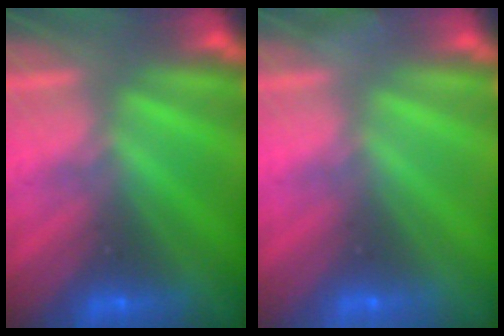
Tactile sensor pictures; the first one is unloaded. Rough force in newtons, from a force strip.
{"total": 2.3}